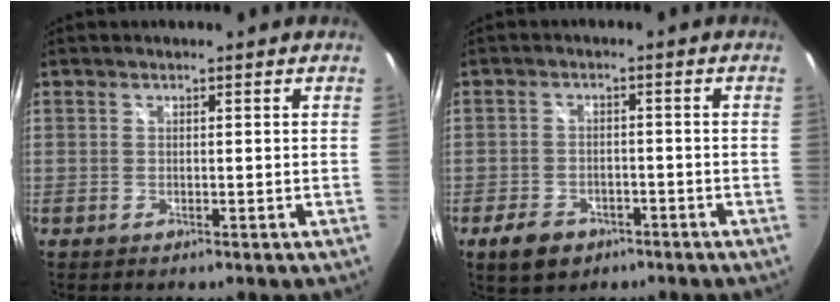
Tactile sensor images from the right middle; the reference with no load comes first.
{"total": 6.3, "force": [-3.9, 4.0, 2.8], "torque": [-0.076, 0.001, -0.057]}